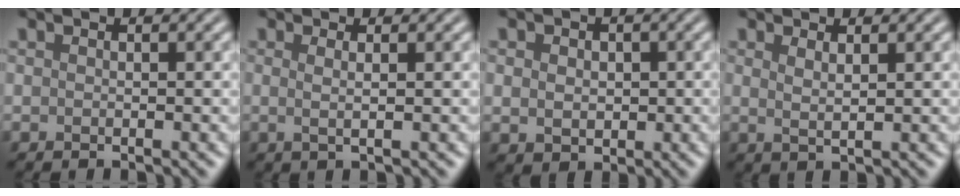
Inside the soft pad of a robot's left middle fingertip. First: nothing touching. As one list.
[{"total": 1.5, "force": [0.4, 0.5, 1.4], "torque": [-0.020, -0.003, -0.001]}, {"total": 3.1, "force": [0.5, 2.6, 1.8], "torque": [-0.023, 0.010, -0.001]}, {"total": 1.4, "force": [0.8, 0.4, 1.1], "torque": [-0.017, -0.003, 0.014]}]